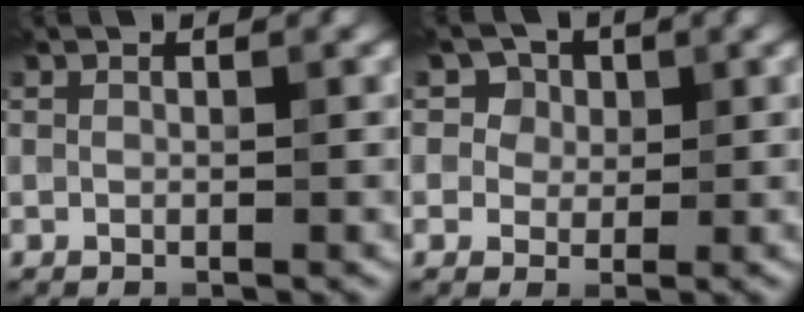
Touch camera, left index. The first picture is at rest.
{"total": 2.8, "force": [1.5, 2.4, 0.4], "torque": [0.001, 0.006, 0.013]}